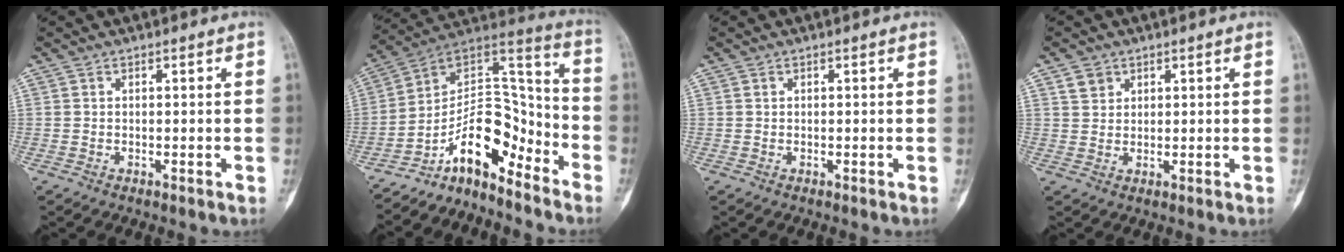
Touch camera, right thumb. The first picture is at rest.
{"total": 14.6, "force": [-9.9, 6.7, 8.4], "torque": [-0.099, 0.120, -0.178]}
{"total": 0.0}
{"total": 2.8, "force": [1.7, 2.1, 0.7], "torque": [-0.001, -0.007, 0.031]}